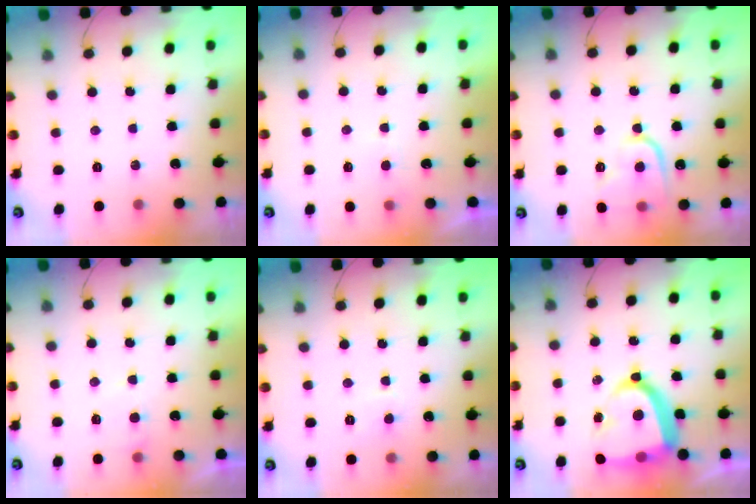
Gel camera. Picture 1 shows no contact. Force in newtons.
{"total": 2.5, "press": 2.5, "slide": 0.3}
{"total": 11.2, "press": 11.1, "slide": 1.1}
{"total": 3.0, "press": 3.0, "slide": 0.4}
{"total": 3.2, "press": 3.2, "slide": 0.4}
{"total": 16.5, "press": 16.4, "slide": 1.5}